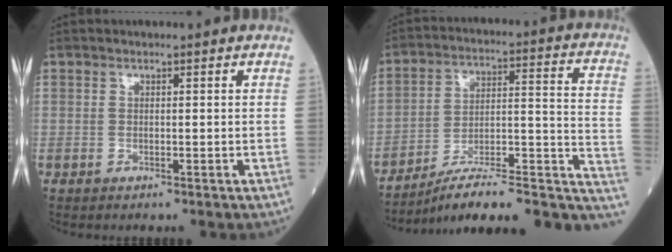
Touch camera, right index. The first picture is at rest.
{"total": 19.6, "force": [-13.6, 4.2, 13.5], "torque": [-0.129, 0.049, -0.196]}